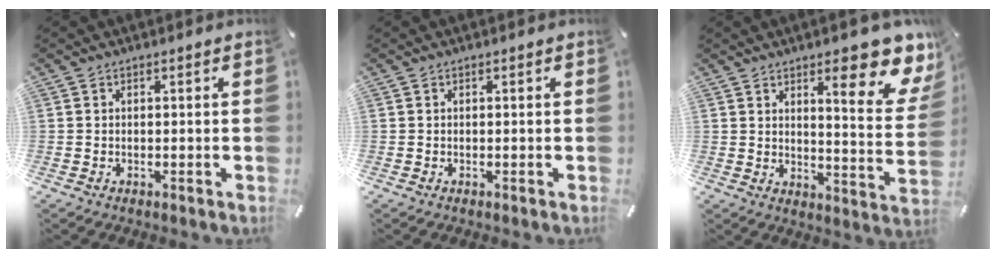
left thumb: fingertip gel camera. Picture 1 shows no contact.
{"total": 0.0}
{"total": 14.8, "force": [9.2, 3.8, 11.0], "torque": [-0.138, -0.068, 0.144]}